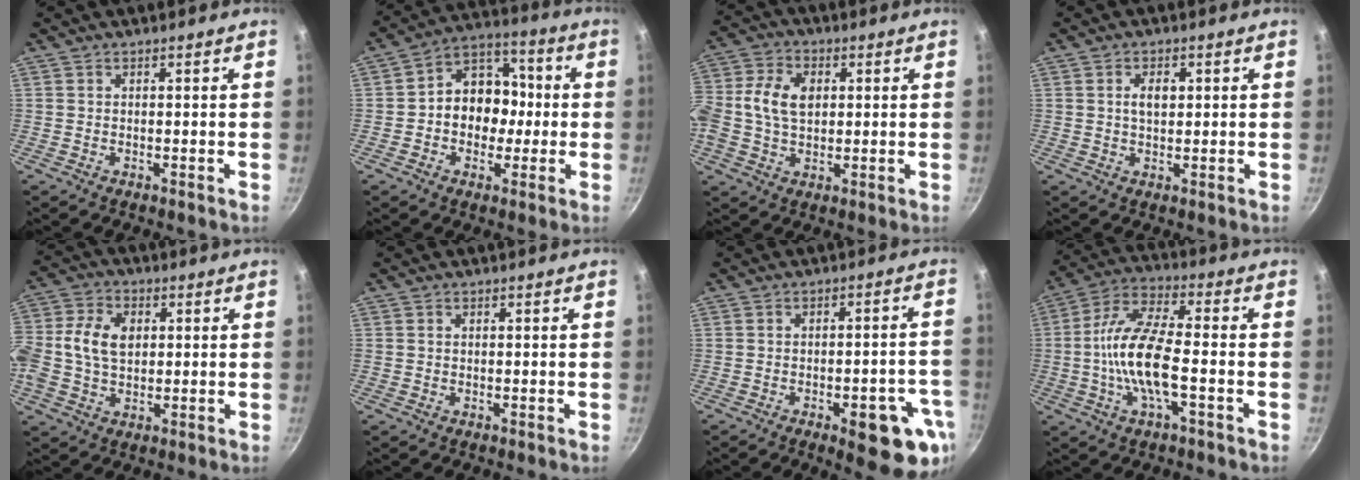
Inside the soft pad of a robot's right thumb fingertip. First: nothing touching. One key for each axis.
{"total": 12.3, "fx": -0.8, "fy": 10.0, "fz": 7.1, "tx": -0.051, "ty": 0.038, "tz": -0.031}
{"total": 10.7, "fx": 1.2, "fy": 7.5, "fz": 7.6, "tx": -0.141, "ty": 0.019, "tz": 0.009}
{"total": 3.6, "fx": 0.7, "fy": 2.1, "fz": 2.7, "tx": -0.034, "ty": 0.002, "tz": 0.011}
{"total": 11.6, "fx": 1.1, "fy": 8.2, "fz": 8.1, "tx": -0.156, "ty": 0.020, "tz": 0.009}
{"total": 0.0}
{"total": 13.0, "fx": -5.4, "fy": 4.7, "fz": 10.8, "tx": -0.094, "ty": 0.023, "tz": -0.063}
{"total": 13.3, "fx": -2.6, "fy": 4.5, "fz": 12.3, "tx": -0.242, "ty": 0.030, "tz": -0.063}